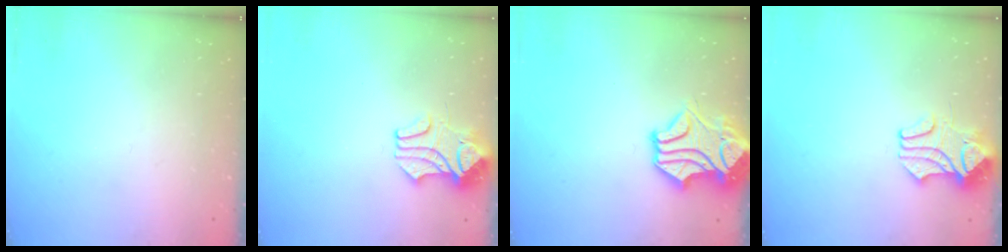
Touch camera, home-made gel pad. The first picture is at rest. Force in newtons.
{"total": 2.2, "press": 2.0, "slide": 0.9}
{"total": 3.7, "press": 3.3, "slide": 1.6}
{"total": 2.1, "press": 1.9, "slide": 0.9}